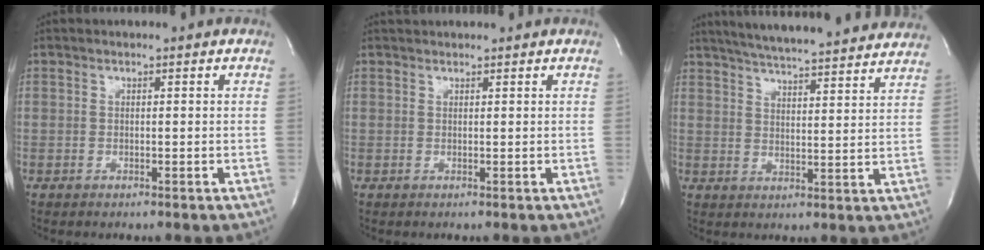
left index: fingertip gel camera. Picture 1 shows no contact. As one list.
[{"total": 1.9, "force": [1.9, 0.2, 0.3], "torque": [-0.007, 0.024, 0.033]}, {"total": 23.5, "force": [21.4, 1.9, 9.5], "torque": [-0.156, -0.005, 0.279]}]